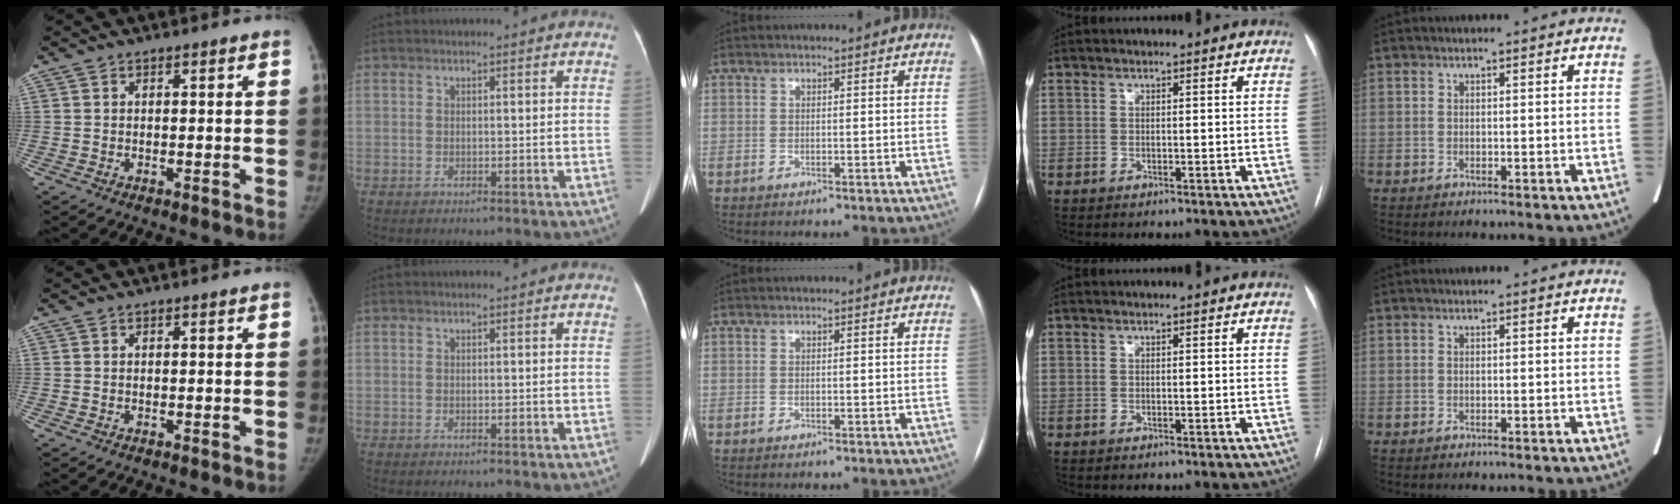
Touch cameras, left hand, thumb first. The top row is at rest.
{}